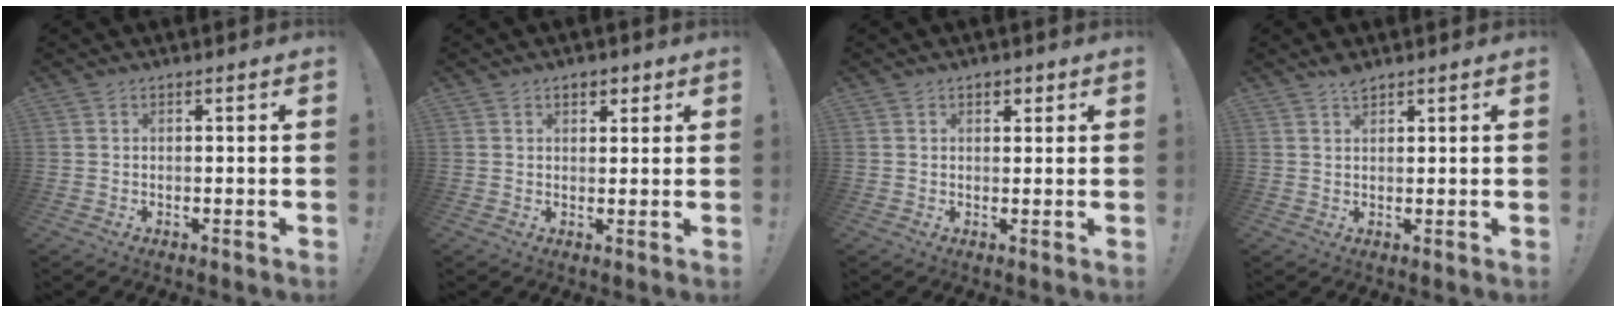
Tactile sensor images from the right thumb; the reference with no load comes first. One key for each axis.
{"total": 3.3, "fx": 1.8, "fy": 2.2, "fz": 1.8, "tx": -0.022, "ty": -0.001, "tz": 0.030}
{"total": 2.1, "fx": 1.1, "fy": 1.4, "fz": 1.2, "tx": -0.015, "ty": 0.000, "tz": 0.018}
{"total": 2.4, "fx": 1.9, "fy": 0.8, "fz": 1.2, "tx": -0.018, "ty": -0.009, "tz": 0.034}